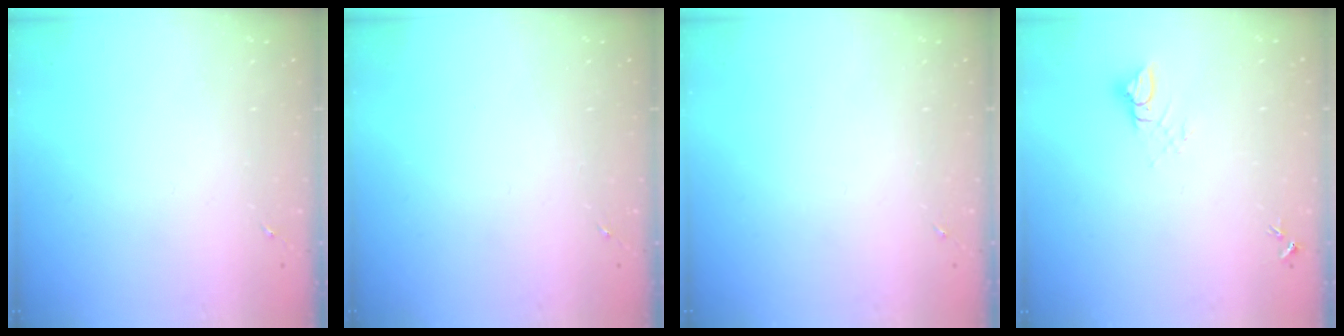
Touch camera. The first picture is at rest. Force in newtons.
{"total": 0.0}
{"total": 0.0}
{"total": 5.0, "press": 5.0, "slide": 0.4}